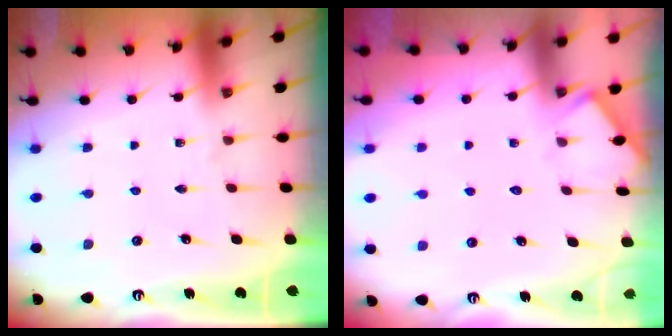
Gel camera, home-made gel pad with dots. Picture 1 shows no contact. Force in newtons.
{"total": 3.2, "press": 3.2, "slide": 0.4}